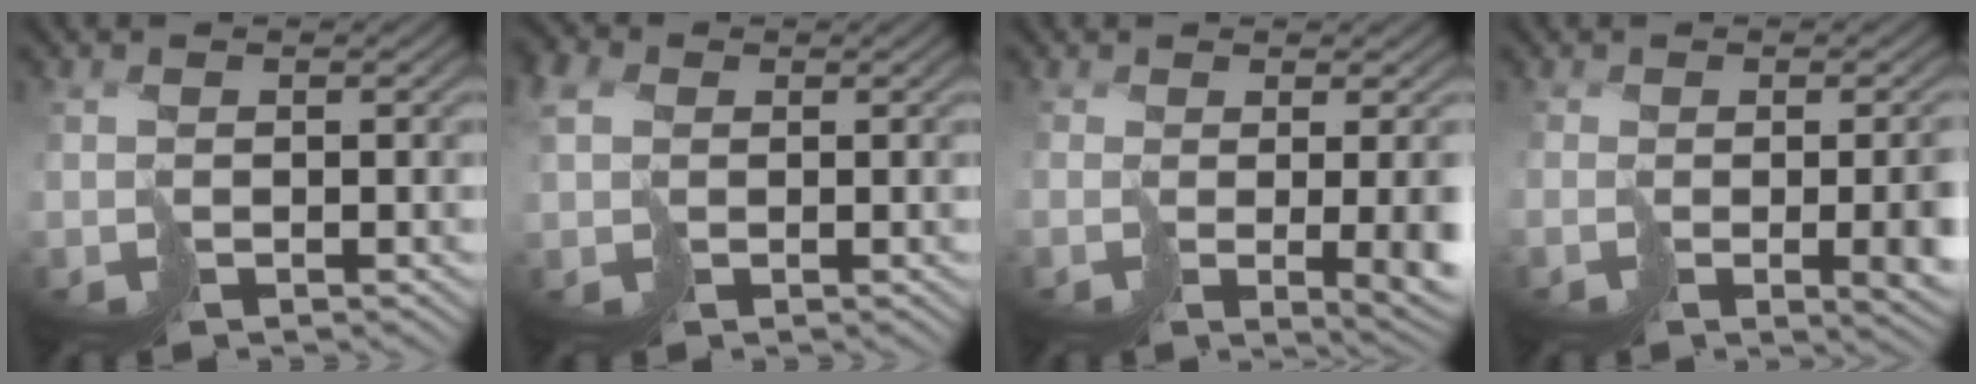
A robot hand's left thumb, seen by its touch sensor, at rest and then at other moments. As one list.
[{"total": 4.2, "force": [0.8, 3.4, 2.4], "torque": [-0.089, 0.000, 0.006]}, {"total": 6.0, "force": [-0.8, 1.4, 5.8], "torque": [-0.061, -0.027, 0.022]}, {"total": 4.9, "force": [-1.3, 1.3, 4.5], "torque": [-0.055, -0.024, 0.006]}]